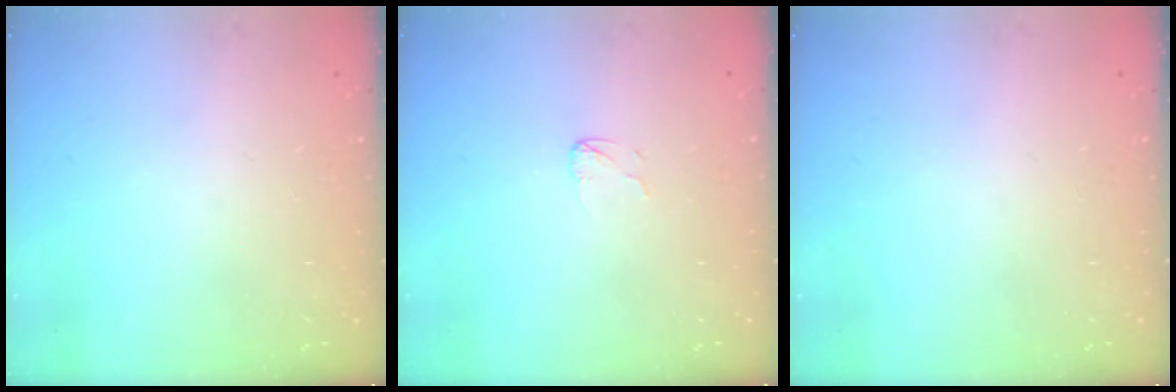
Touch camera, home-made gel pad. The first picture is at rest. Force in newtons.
{"total": 2.9, "press": 2.8, "slide": 0.3}
{"total": 0.0}